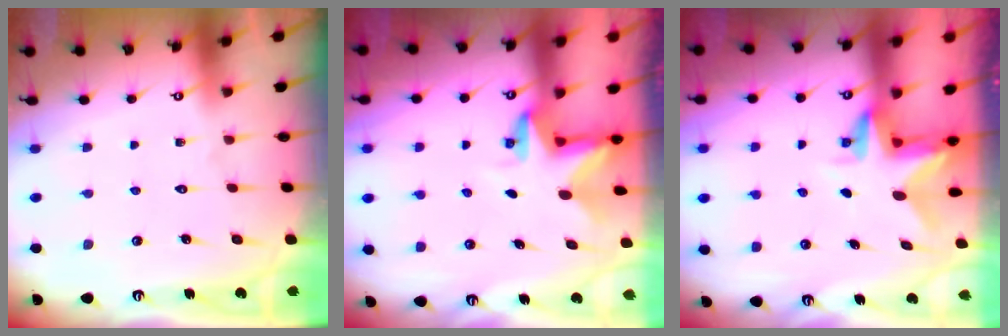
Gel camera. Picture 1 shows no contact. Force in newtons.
{"total": 2.8, "press": 2.8, "slide": 0.2}
{"total": 3.5, "press": 3.5, "slide": 0.2}